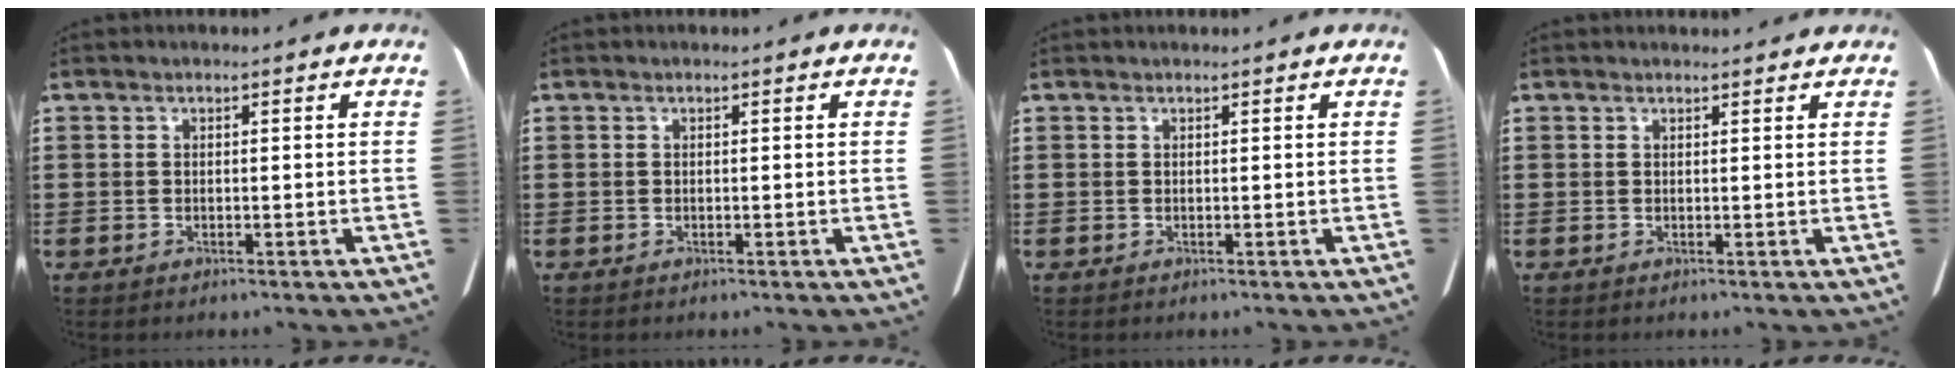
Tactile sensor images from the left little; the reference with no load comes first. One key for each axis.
{"total": 0.0}
{"total": 0.0}
{"total": 0.8, "fx": 0.7, "fy": 0.1, "fz": 0.3, "tx": 0.002, "ty": -0.002, "tz": 0.010}